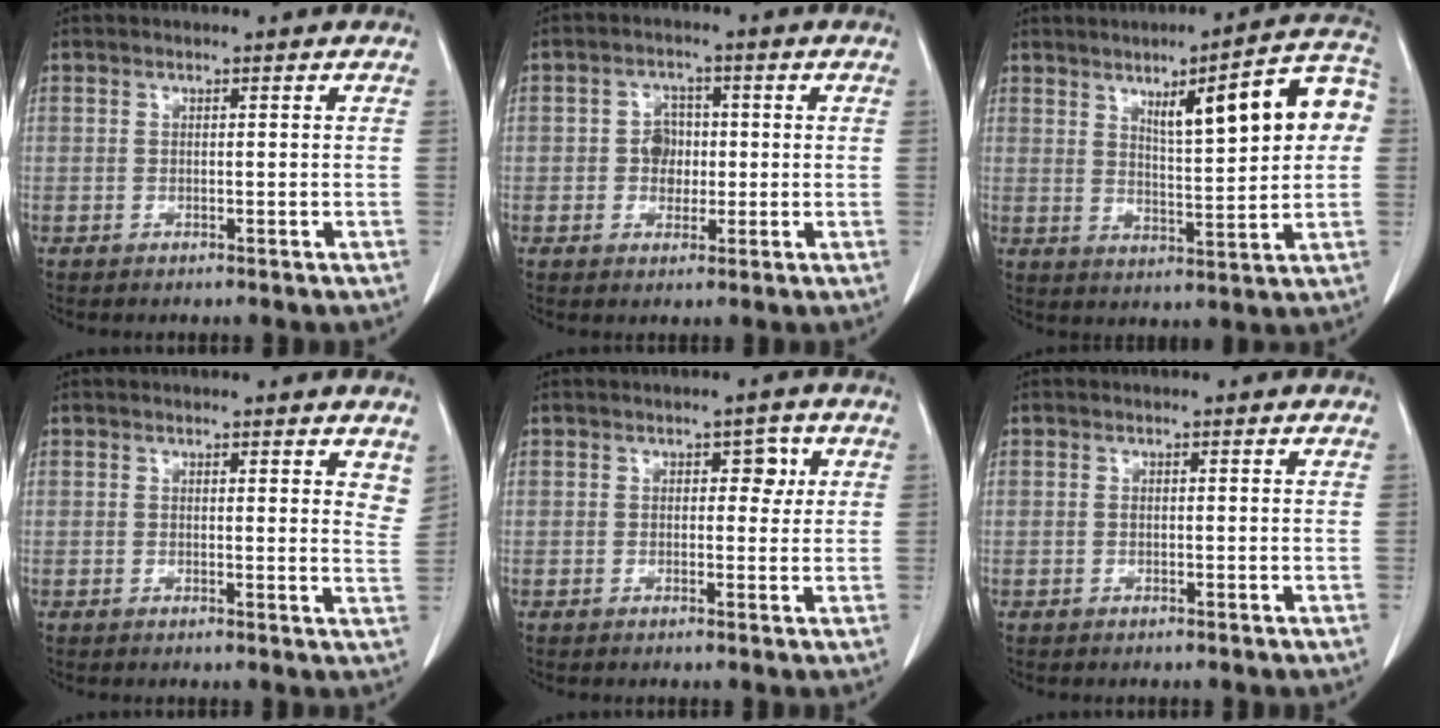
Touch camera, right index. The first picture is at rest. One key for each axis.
{"total": 3.7, "fx": -0.3, "fy": 3.1, "fz": 2.0, "tx": -0.030, "ty": 0.009, "tz": -0.006}
{"total": 13.5, "fx": 3.7, "fy": 2.2, "fz": 12.8, "tx": -0.176, "ty": 0.024, "tz": 0.054}
{"total": 4.2, "fx": 3.5, "fy": 1.0, "fz": 2.1, "tx": -0.022, "ty": -0.015, "tz": 0.028}
{"total": 2.5, "fx": 0.7, "fy": 1.5, "fz": 1.8, "tx": -0.019, "ty": 0.011, "tz": 0.008}
{"total": 0.0}